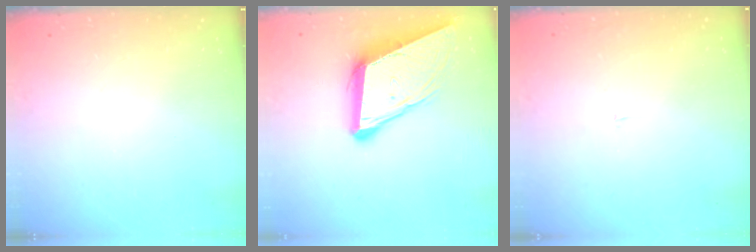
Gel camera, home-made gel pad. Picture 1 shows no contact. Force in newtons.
{"total": 13.2, "press": 12.6, "slide": 4.0}
{"total": 2.2, "press": 2.2, "slide": 0.2}